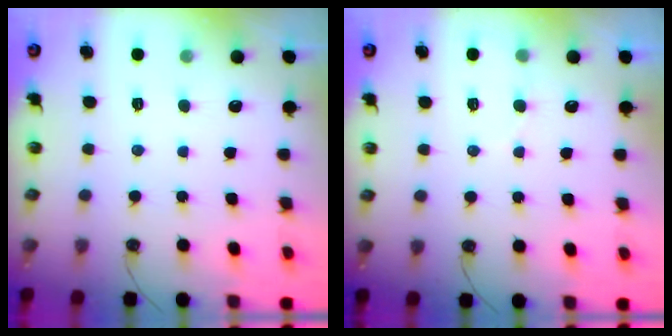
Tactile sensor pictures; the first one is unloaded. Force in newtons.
{"total": 4.1, "press": 4.1, "slide": 0.4}